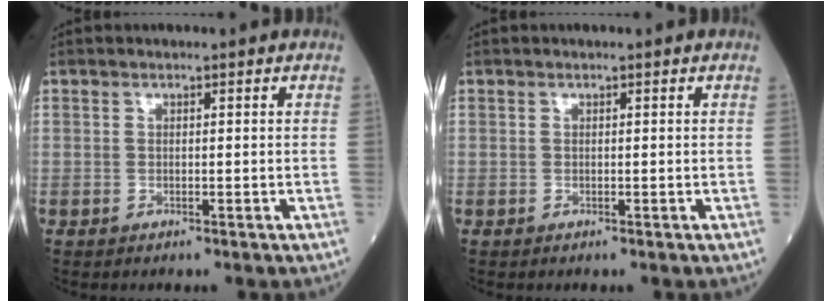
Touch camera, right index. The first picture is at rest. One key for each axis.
{"total": 0.0}